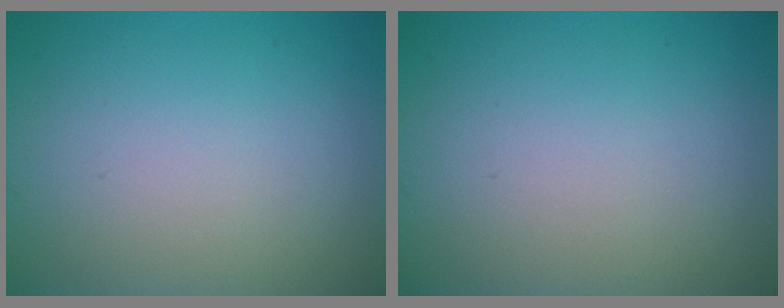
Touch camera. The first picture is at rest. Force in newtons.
{"total": 0.0}